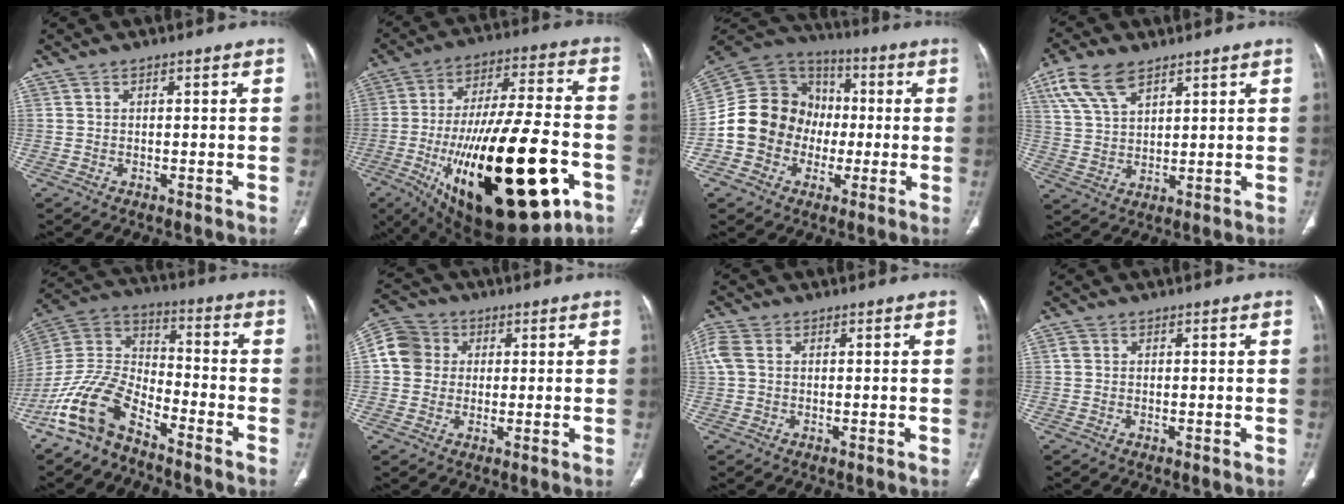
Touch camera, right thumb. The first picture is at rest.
{"total": 34.4, "force": [-11.4, 12.7, 29.8], "torque": [-0.481, 0.020, -0.159]}
{"total": 16.1, "force": [-2.9, 14.5, 6.4], "torque": [-0.090, 0.052, -0.054]}
{"total": 9.8, "force": [5.8, 5.1, 6.0], "torque": [-0.116, -0.010, 0.119]}
{"total": 13.3, "force": [-9.3, 6.0, 7.4], "torque": [-0.147, 0.073, -0.191]}
{"total": 8.2, "force": [1.3, 7.4, 3.2], "torque": [-0.048, 0.015, 0.014]}
{"total": 3.9, "force": [0.8, 2.7, 2.7], "torque": [-0.089, 0.017, 0.015]}
{"total": 1.0, "force": [0.1, 0.9, 0.5], "torque": [-0.008, 0.003, 0.002]}